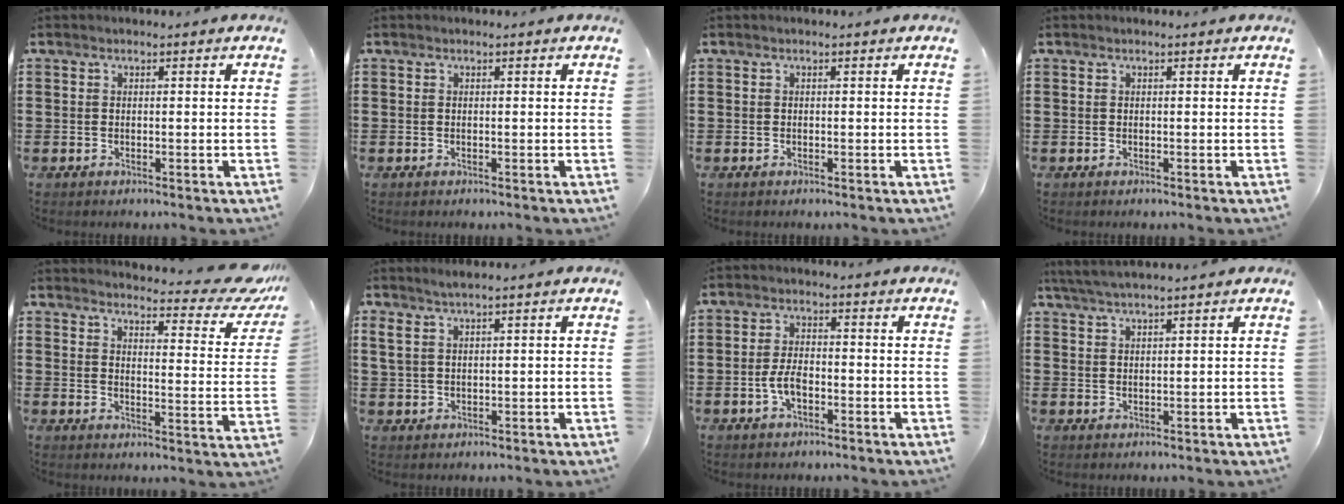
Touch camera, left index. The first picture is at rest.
{"total": 0.0}
{"total": 0.0}
{"total": 0.0}
{"total": 5.3, "force": [4.6, 0.6, 2.4], "torque": [-0.045, -0.041, 0.072]}
{"total": 2.4, "force": [1.4, 0.6, 1.7], "torque": [-0.037, 0.004, 0.027]}
{"total": 4.0, "force": [-1.3, 1.8, 3.3], "torque": [-0.088, -0.004, -0.031]}
{"total": 2.6, "force": [2.3, -0.2, 1.1], "torque": [-0.027, 0.000, 0.044]}